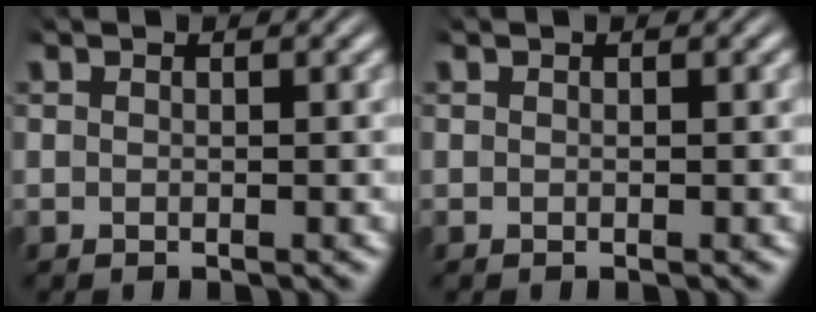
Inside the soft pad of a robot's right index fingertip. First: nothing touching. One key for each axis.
{"total": 0.0}